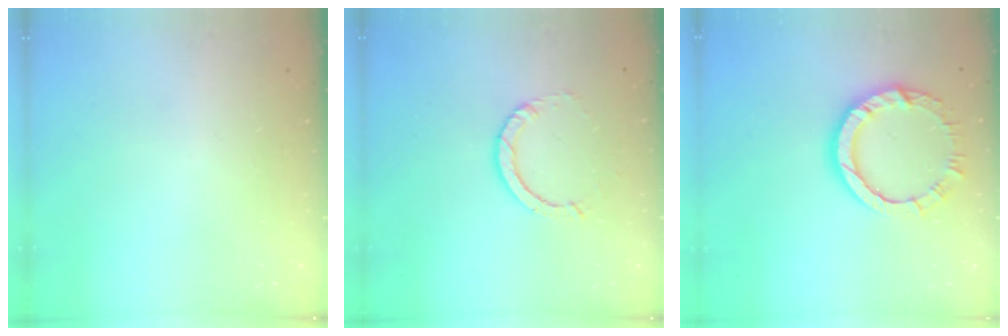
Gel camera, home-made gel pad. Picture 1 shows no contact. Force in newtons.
{"total": 2.9, "press": 2.9, "slide": 0.2}
{"total": 10.6, "press": 10.5, "slide": 1.1}